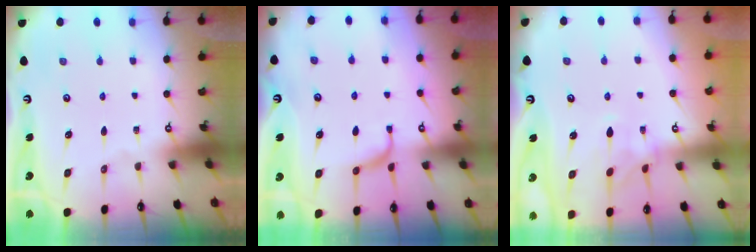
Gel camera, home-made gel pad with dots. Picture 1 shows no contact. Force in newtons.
{"total": 1.7, "press": 1.6, "slide": 0.5}
{"total": 1.0, "press": 0.6, "slide": 0.9}